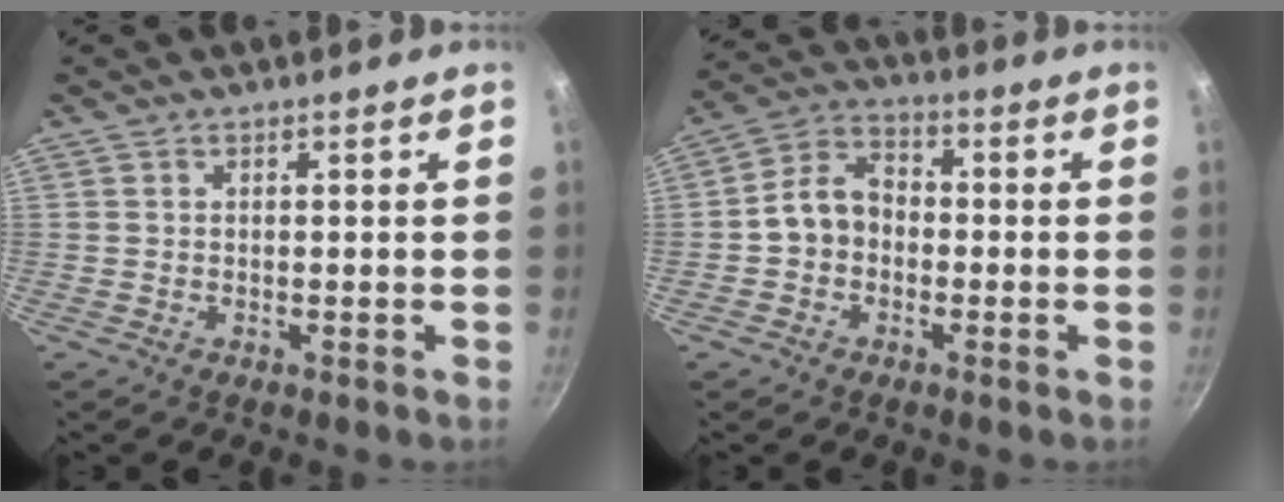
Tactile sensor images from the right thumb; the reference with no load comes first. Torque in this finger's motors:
{"motor_torque": [0.16, 0.17, 0.16, -0.28, 0.18]}